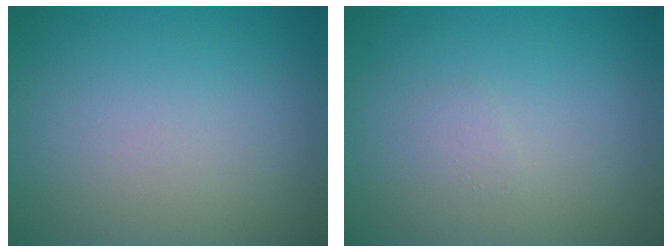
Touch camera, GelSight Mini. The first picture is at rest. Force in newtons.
{"total": 0.6, "press": 0.6, "slide": 0.0}